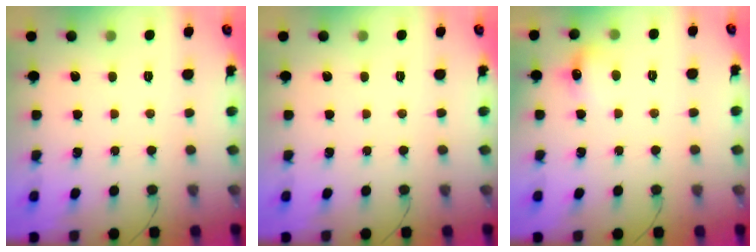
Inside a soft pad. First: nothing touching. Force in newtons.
{"total": 0.0}
{"total": 6.9, "press": 6.7, "slide": 1.9}